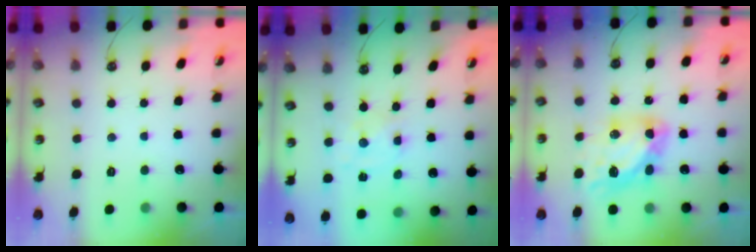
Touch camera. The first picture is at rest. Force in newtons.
{"total": 2.1, "press": 2.0, "slide": 0.4}
{"total": 12.9, "press": 12.8, "slide": 1.4}